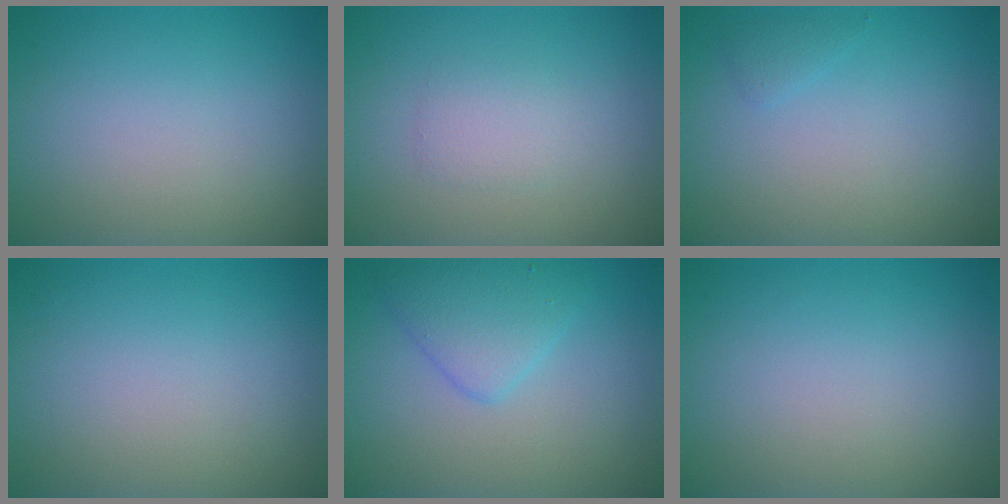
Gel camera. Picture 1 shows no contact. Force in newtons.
{"total": 1.6, "press": 1.6, "slide": 0.0}
{"total": 0.8, "press": 0.8, "slide": 0.0}
{"total": 0.0}
{"total": 3.3, "press": 3.3, "slide": 0.2}
{"total": 0.0}